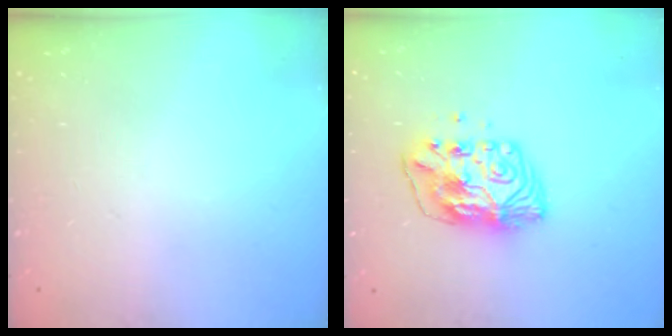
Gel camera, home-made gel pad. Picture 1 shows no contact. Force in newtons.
{"total": 10.4, "press": 10.4, "slide": 1.1}